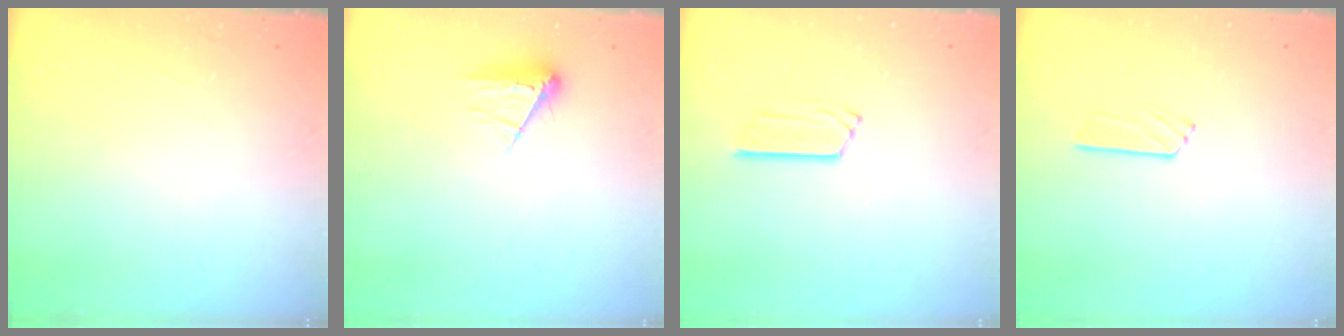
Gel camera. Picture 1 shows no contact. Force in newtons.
{"total": 6.7, "press": 6.6, "slide": 1.0}
{"total": 5.7, "press": 5.7, "slide": 0.4}
{"total": 3.4, "press": 3.4, "slide": 0.3}